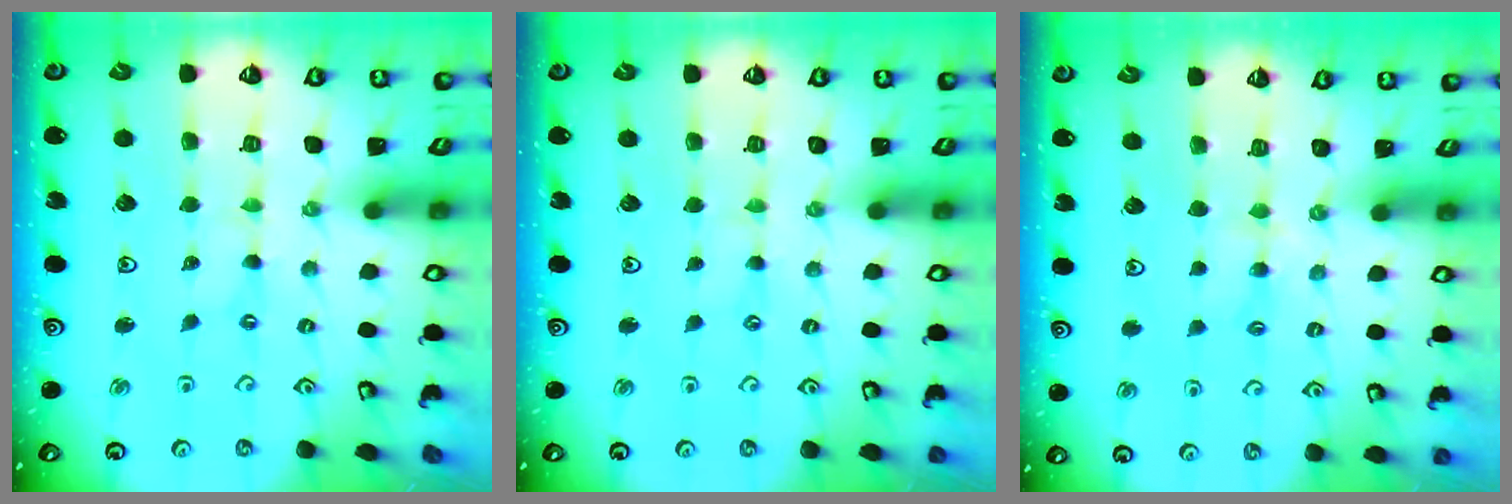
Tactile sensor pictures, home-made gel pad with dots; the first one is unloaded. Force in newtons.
{"total": 0.7, "press": 0.6, "slide": 0.2}
{"total": 3.0, "press": 3.0, "slide": 0.6}